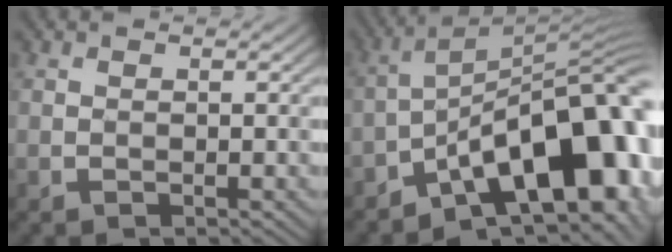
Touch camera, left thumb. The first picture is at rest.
{"total": 16.5, "force": [-7.4, 6.7, 13.2], "torque": [-0.179, 0.002, -0.134]}